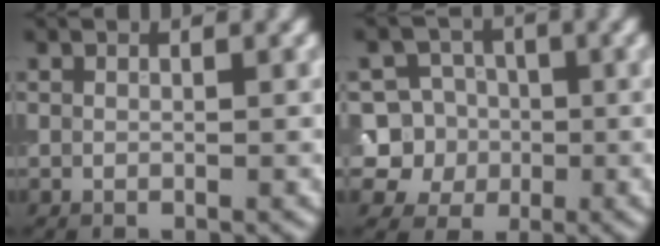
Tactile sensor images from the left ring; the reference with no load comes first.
{"total": 7.0, "force": [-0.7, 6.8, 1.7], "torque": [-0.018, 0.030, -0.044]}